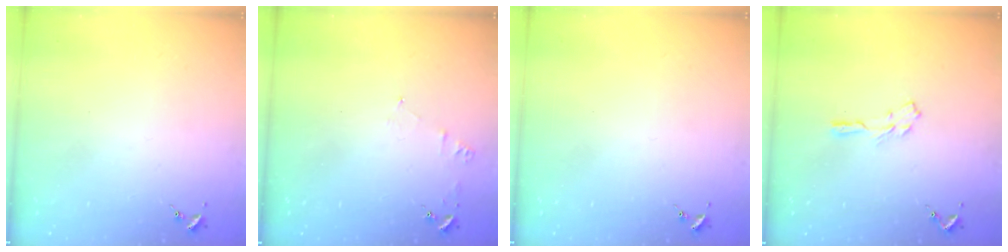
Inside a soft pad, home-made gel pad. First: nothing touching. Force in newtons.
{"total": 5.2, "press": 5.1, "slide": 0.5}
{"total": 0.0}
{"total": 3.6, "press": 3.6, "slide": 0.4}